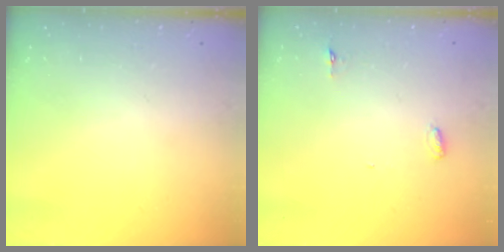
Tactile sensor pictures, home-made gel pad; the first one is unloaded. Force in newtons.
{"total": 3.0, "press": 2.8, "slide": 0.9}